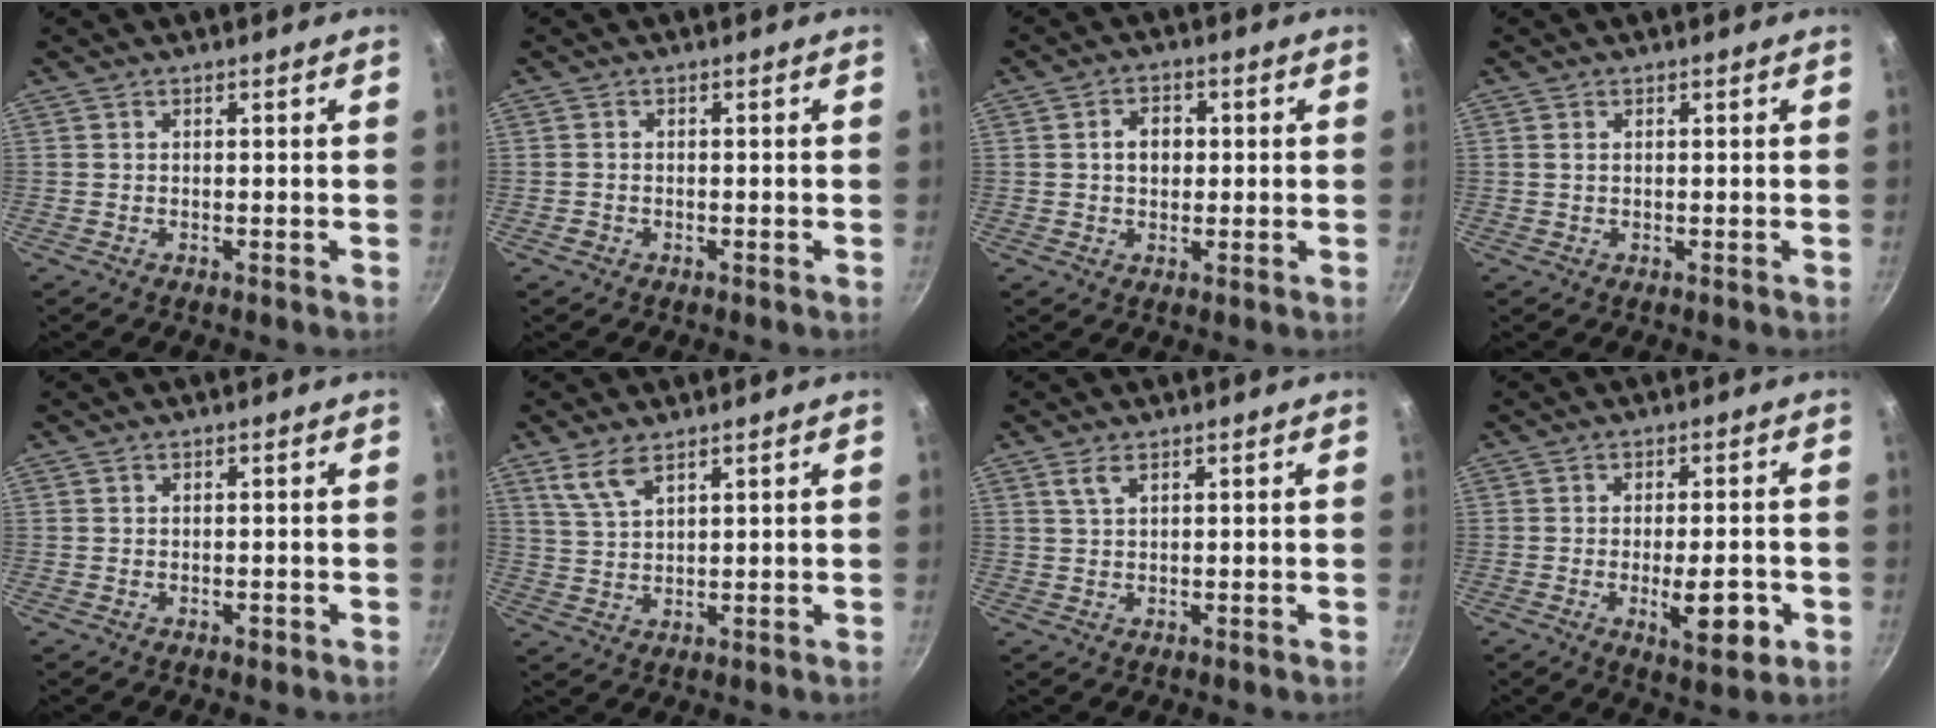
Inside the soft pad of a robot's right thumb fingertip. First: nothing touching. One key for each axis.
{"total": 0.9, "fx": -0.6, "fy": 0.7, "fz": 0.3, "tx": -0.008, "ty": 0.006, "tz": -0.009}
{"total": 4.7, "fx": 0.5, "fy": 3.6, "fz": 3.0, "tx": -0.026, "ty": 0.010, "tz": 0.004}
{"total": 0.6, "fx": 0.2, "fy": 0.4, "fz": 0.4, "tx": -0.010, "ty": 0.001, "tz": 0.004}
{"total": 1.1, "fx": -0.5, "fy": 0.8, "fz": 0.5, "tx": -0.005, "ty": 0.002, "tz": -0.005}
{"total": 5.4, "fx": 3.6, "fy": 1.9, "fz": 3.5, "tx": -0.070, "ty": -0.016, "tz": 0.080}
{"total": 2.1, "fx": 1.2, "fy": 0.6, "fz": 1.6, "tx": -0.033, "ty": -0.002, "tz": 0.028}
{"total": 8.6, "fx": -2.5, "fy": 3.2, "fz": 7.6, "tx": -0.087, "ty": 0.002, "tz": -0.029}